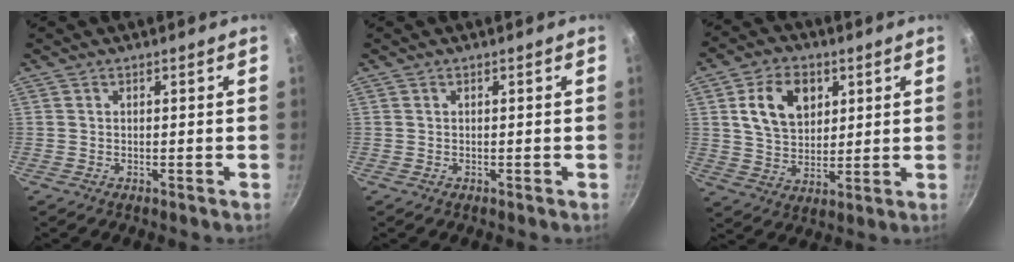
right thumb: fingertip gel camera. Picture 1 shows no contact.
{"total": 0.0}
{"total": 11.7, "force": [3.9, 8.2, 7.4], "torque": [-0.103, -0.009, 0.068]}